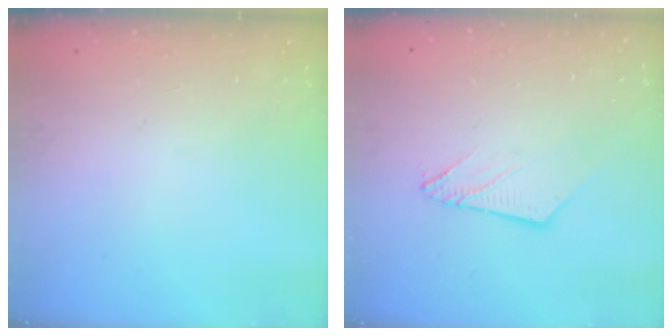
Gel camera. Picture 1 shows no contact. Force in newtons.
{"total": 5.3, "press": 5.3, "slide": 0.4}